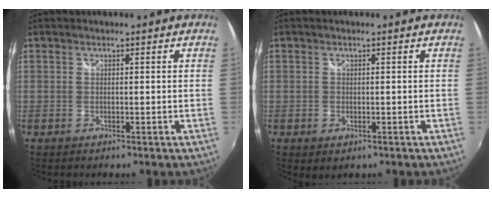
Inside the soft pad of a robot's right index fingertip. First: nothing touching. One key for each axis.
{"total": 1.5, "fx": -0.5, "fy": 1.2, "fz": 0.8, "tx": -0.015, "ty": -0.005, "tz": -0.007}